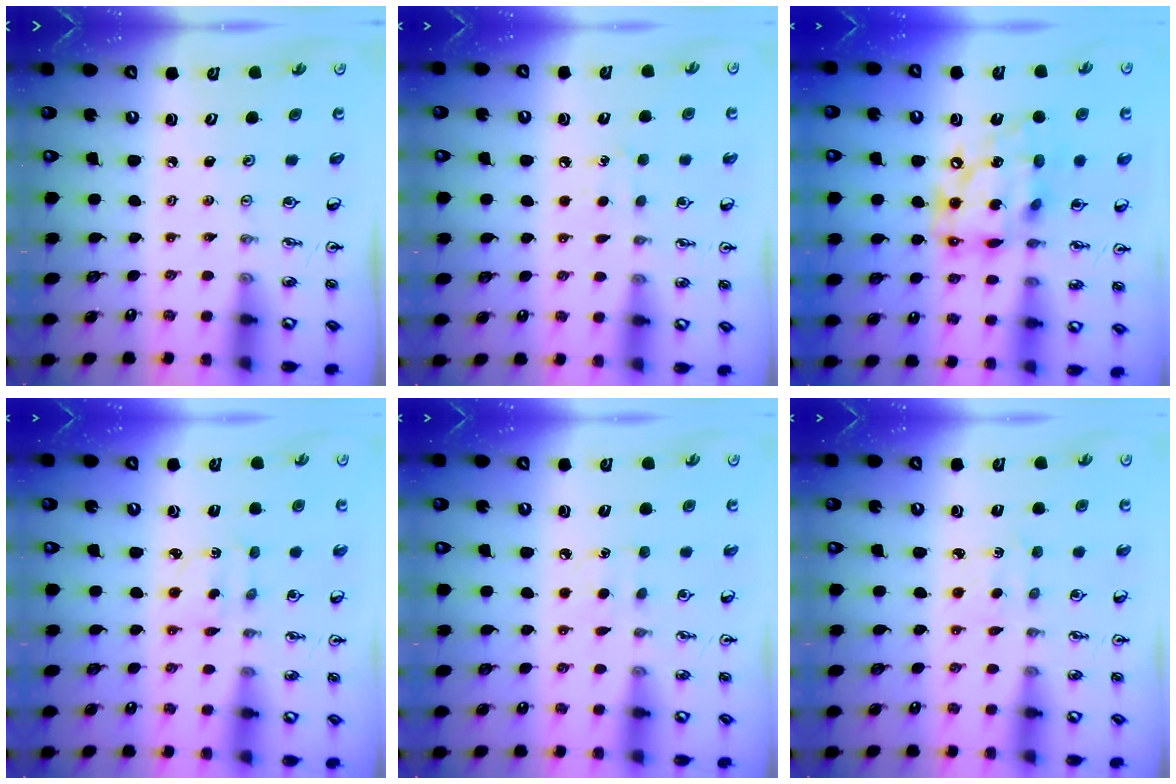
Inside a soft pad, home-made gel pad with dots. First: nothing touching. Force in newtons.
{"total": 6.4, "press": 6.4, "slide": 0.8}
{"total": 16.0, "press": 16.0, "slide": 1.2}
{"total": 2.1, "press": 2.1, "slide": 0.6}
{"total": 5.4, "press": 5.3, "slide": 0.5}
{"total": 2.2, "press": 2.2, "slide": 0.3}